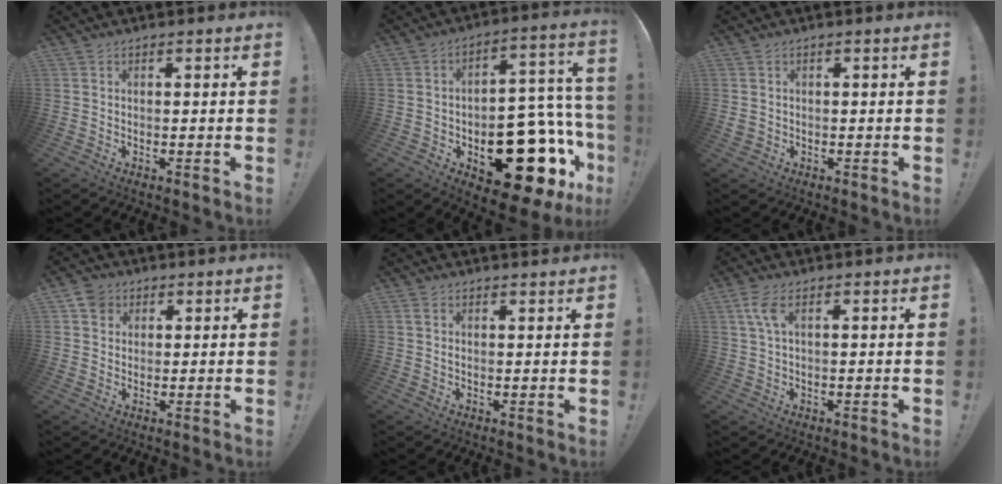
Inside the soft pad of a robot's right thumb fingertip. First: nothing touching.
{"total": 25.9, "force": [-9.3, 14.8, 19.0], "torque": [-0.229, 0.063, -0.127]}
{"total": 1.6, "force": [0.1, 1.5, 0.6], "torque": [-0.011, 0.001, 0.003]}
{"total": 4.6, "force": [2.4, 3.7, 1.2], "torque": [-0.019, -0.004, 0.045]}
{"total": 1.3, "force": [1.2, 0.2, 0.6], "torque": [0.001, -0.008, 0.019]}
{"total": 5.2, "force": [1.9, 2.1, 4.4], "torque": [-0.091, 0.004, 0.038]}